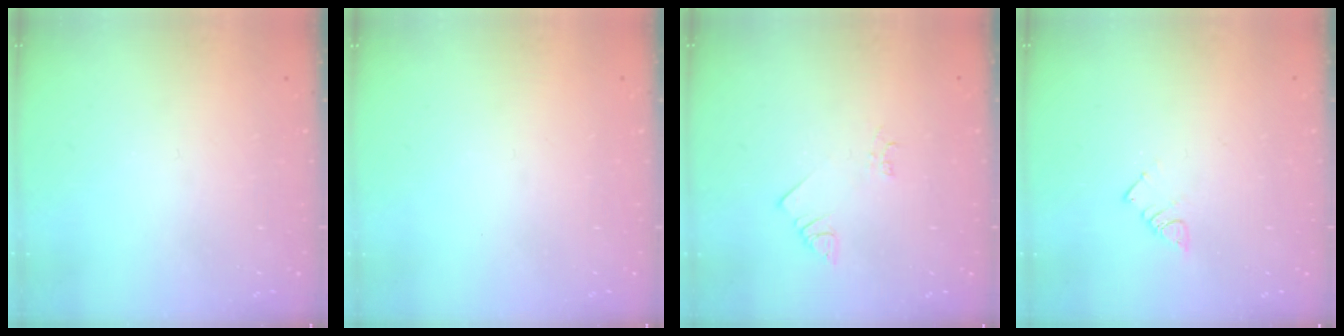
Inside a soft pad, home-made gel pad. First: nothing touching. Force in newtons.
{"total": 0.0}
{"total": 2.5, "press": 2.5, "slide": 0.5}
{"total": 3.1, "press": 3.1, "slide": 0.3}